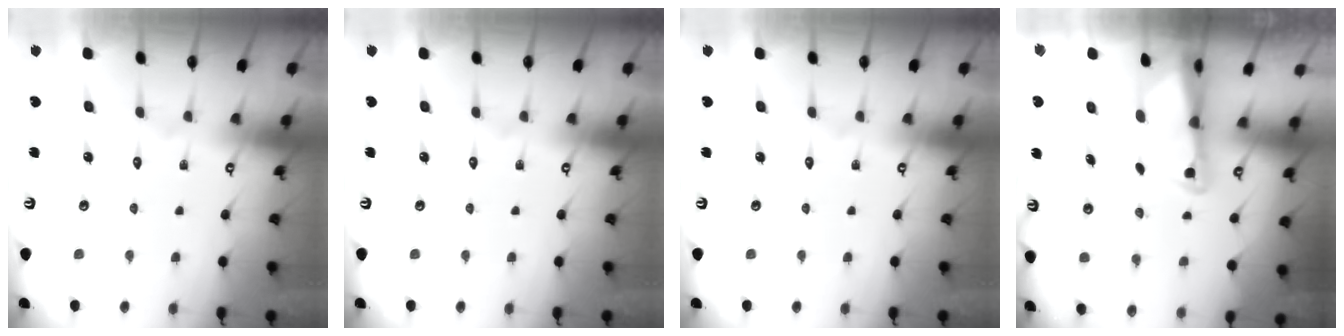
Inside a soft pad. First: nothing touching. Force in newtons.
{"total": 0.0}
{"total": 0.0}
{"total": 2.9, "press": 2.9, "slide": 0.4}